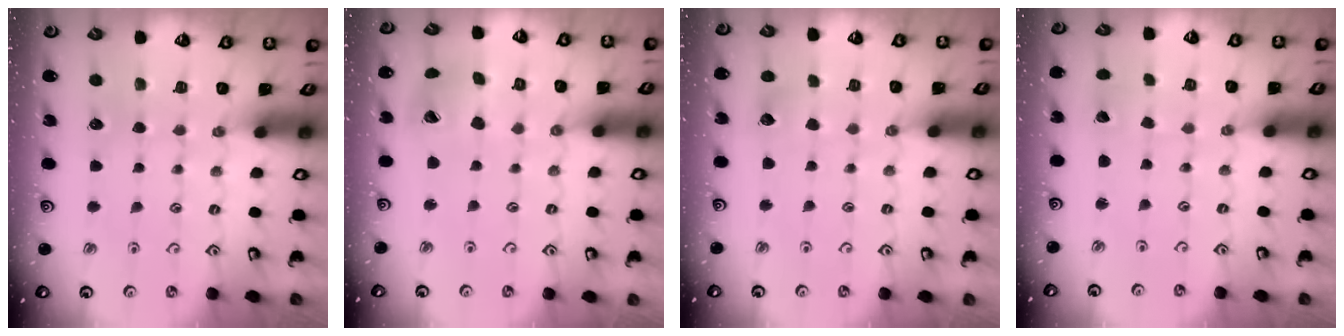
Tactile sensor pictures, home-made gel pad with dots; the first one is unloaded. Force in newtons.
{"total": 10.8, "press": 10.7, "slide": 1.4}
{"total": 4.4, "press": 4.3, "slide": 0.4}
{"total": 1.5, "press": 1.5, "slide": 0.0}